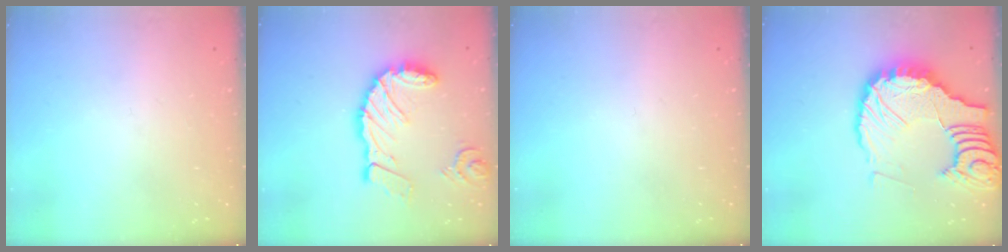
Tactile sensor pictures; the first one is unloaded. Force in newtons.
{"total": 18.1, "press": 18.0, "slide": 2.3}
{"total": 0.0}
{"total": 17.5, "press": 17.3, "slide": 2.1}